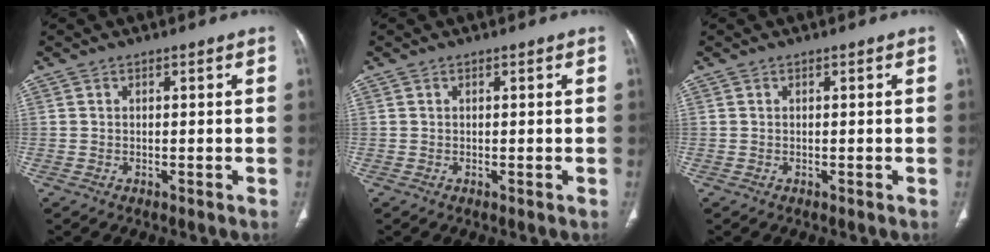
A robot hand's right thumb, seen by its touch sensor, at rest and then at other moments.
{"total": 0.0}
{"total": 0.0}